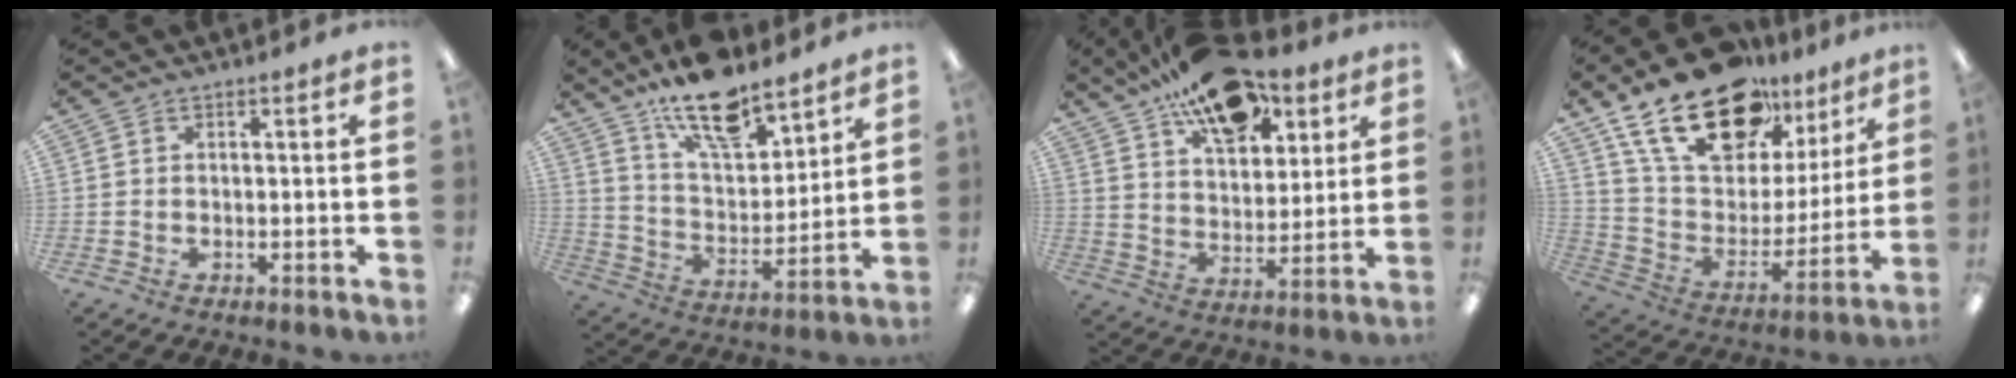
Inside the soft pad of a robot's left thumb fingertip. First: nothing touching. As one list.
[{"total": 16.2, "force": [12.9, 5.7, 8.0], "torque": [-0.137, -0.078, 0.225]}, {"total": 18.8, "force": [12.3, 10.2, 9.9], "torque": [-0.146, -0.060, 0.213]}, {"total": 24.1, "force": [16.2, 12.4, 12.9], "torque": [-0.222, -0.092, 0.290]}]